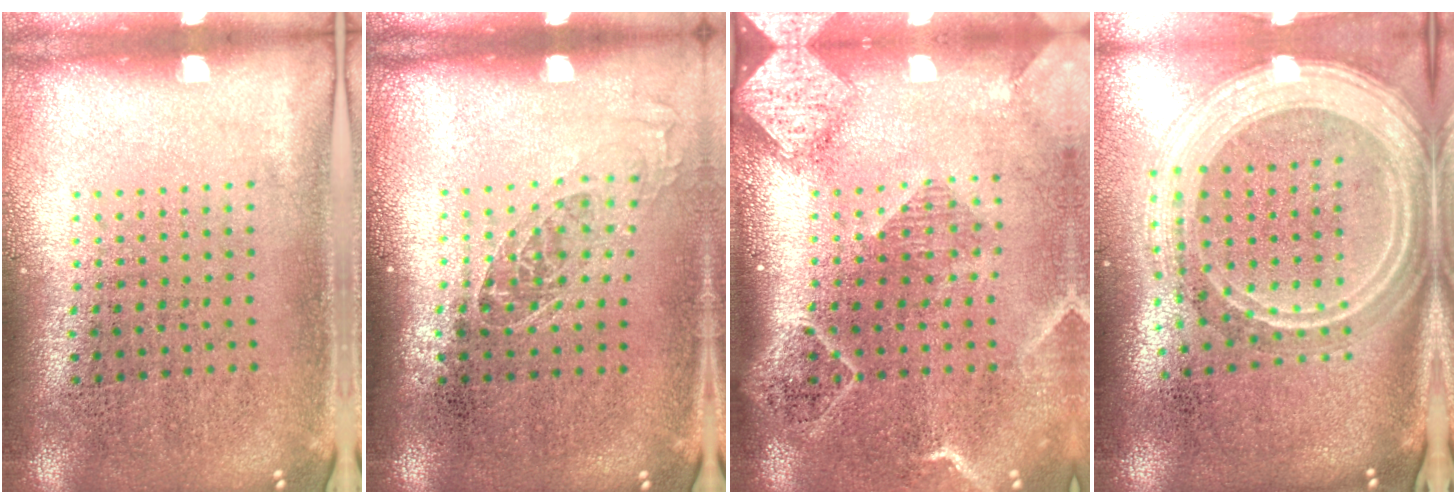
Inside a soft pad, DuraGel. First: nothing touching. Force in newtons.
{"total": 1.1, "press": 0.9, "slide": 0.5}
{"total": 2.5, "press": 2.0, "slide": 1.5}
{"total": 3.0, "press": 2.4, "slide": 1.8}